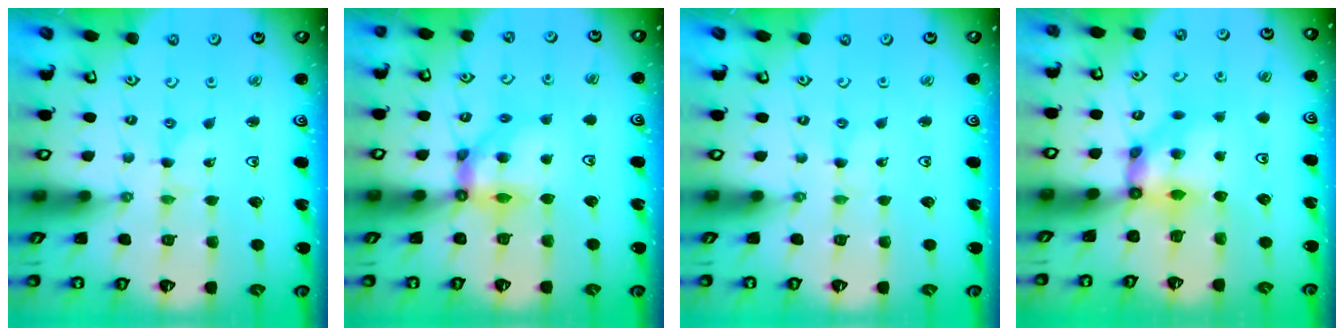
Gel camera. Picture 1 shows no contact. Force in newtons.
{"total": 8.4, "press": 8.3, "slide": 0.9}
{"total": 0.6, "press": 0.6, "slide": 0.1}
{"total": 7.3, "press": 7.3, "slide": 0.4}